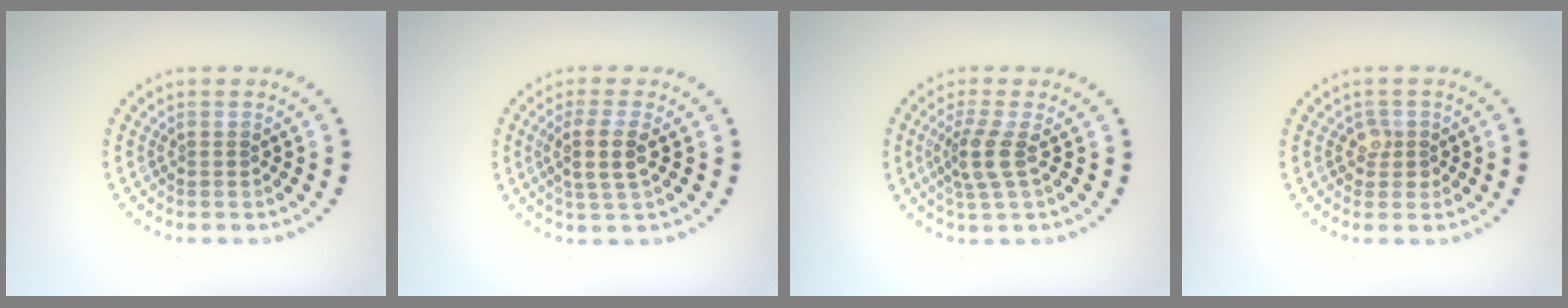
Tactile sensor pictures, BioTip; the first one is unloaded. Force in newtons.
{"total": 2.8, "press": 2.6, "slide": 1.2}
{"total": 2.6, "press": 2.1, "slide": 1.6}
{"total": 1.5, "press": 1.3, "slide": 0.8}